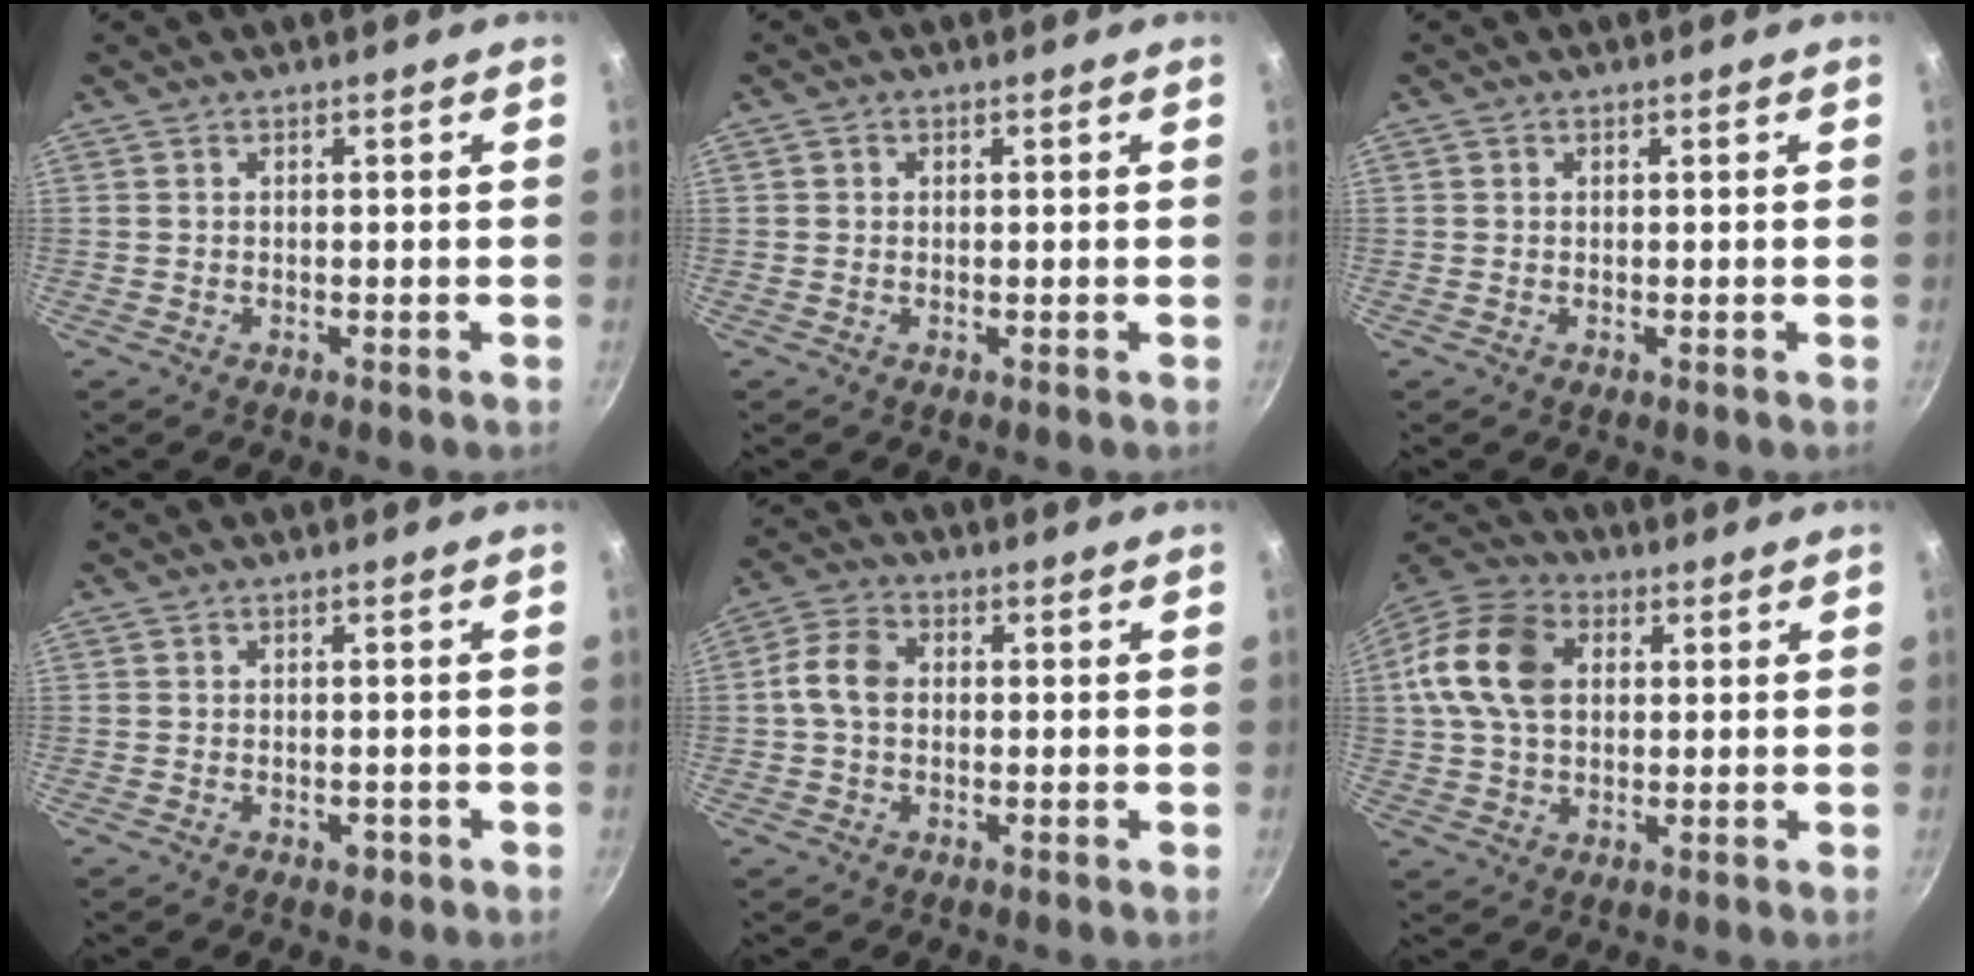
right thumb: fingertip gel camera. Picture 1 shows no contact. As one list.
[{"total": 1.0, "force": [0.2, 0.9, 0.3], "torque": [-0.001, 0.001, 0.001]}, {"total": 0.5, "force": [0.2, 0.5, 0.1], "torque": [0.002, 0.002, 0.001]}, {"total": 1.5, "force": [-0.7, 1.0, 1.0], "torque": [-0.008, 0.006, -0.006]}, {"total": 6.9, "force": [0.3, 5.0, 4.7], "torque": [-0.084, 0.019, -0.007]}, {"total": 15.7, "force": [3.0, 11.1, 10.6], "torque": [-0.190, 0.020, 0.039]}]